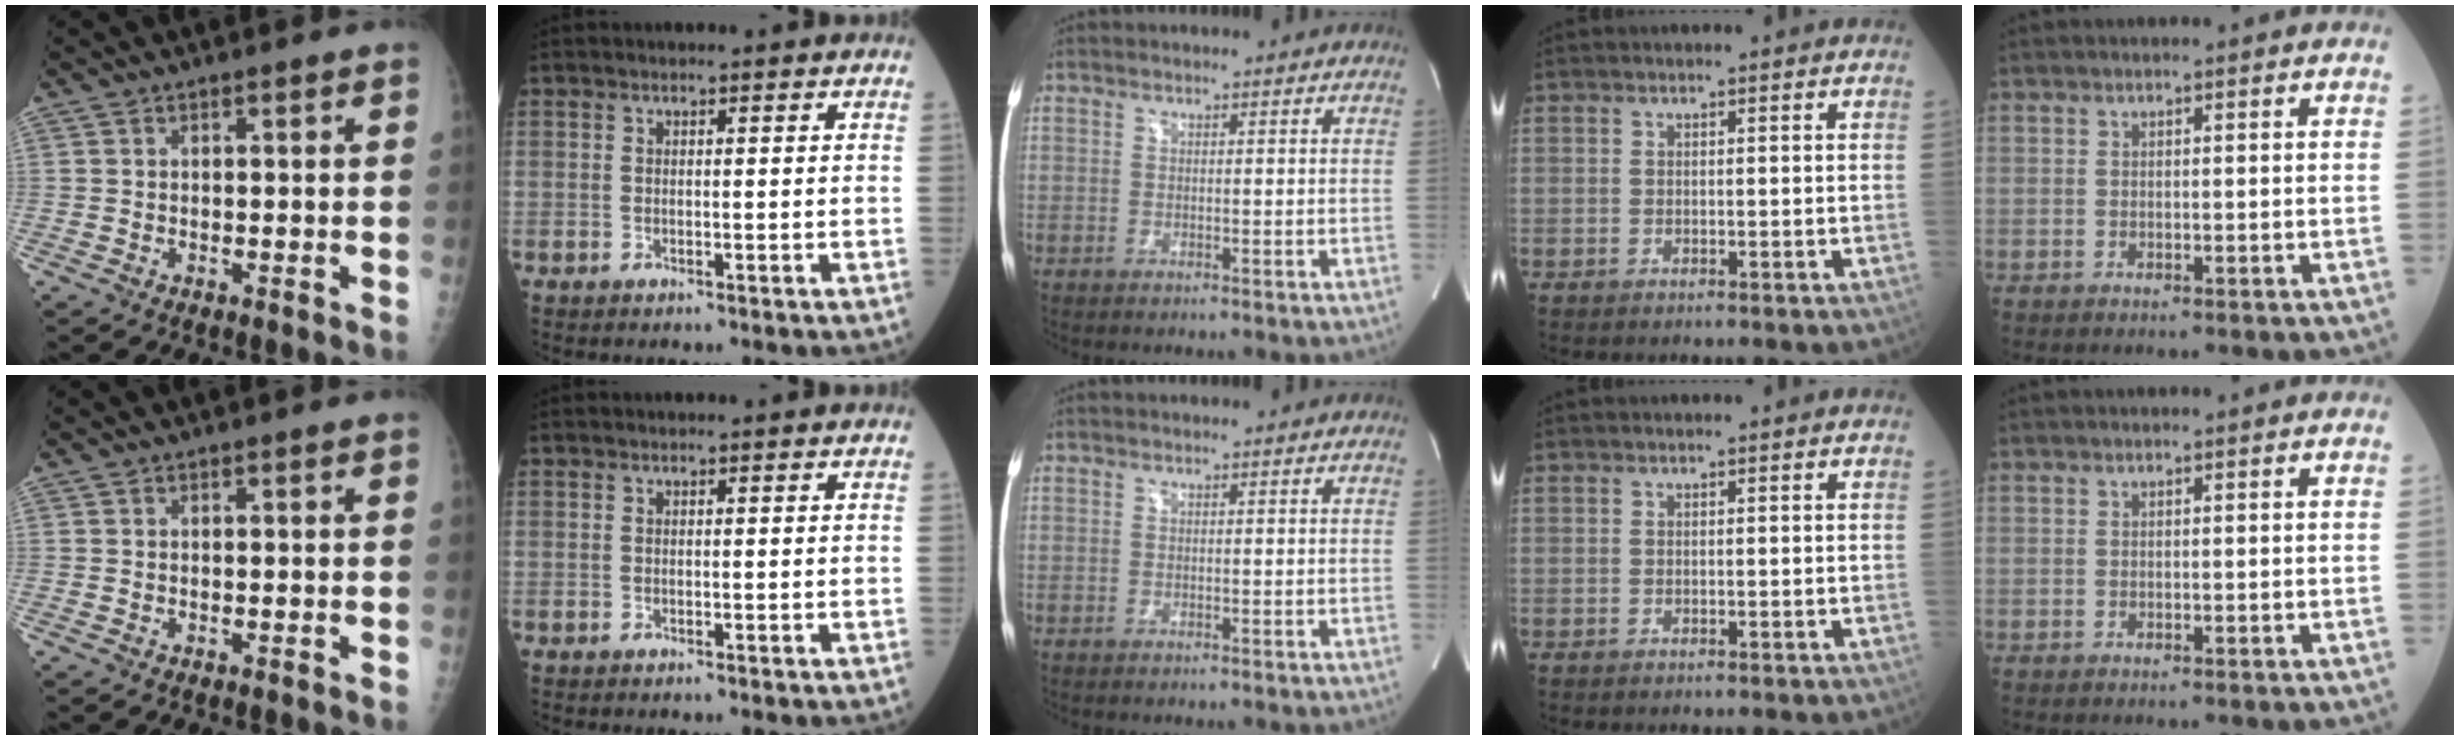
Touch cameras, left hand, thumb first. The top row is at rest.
{}